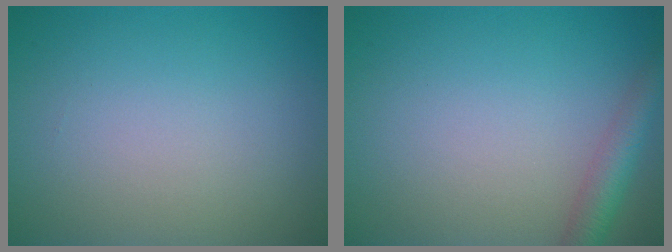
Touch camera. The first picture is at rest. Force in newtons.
{"total": 3.0, "press": 3.0, "slide": 0.1}